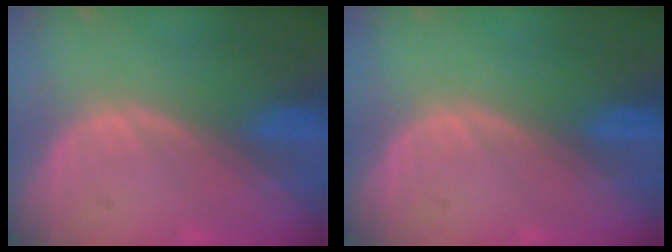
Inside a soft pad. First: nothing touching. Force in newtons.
{"total": 0.0}